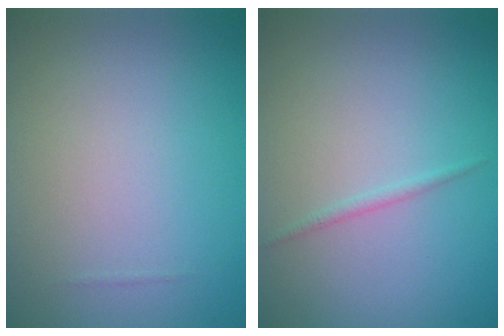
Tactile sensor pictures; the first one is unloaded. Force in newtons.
{"total": 0.7, "press": 0.7, "slide": 0.1}